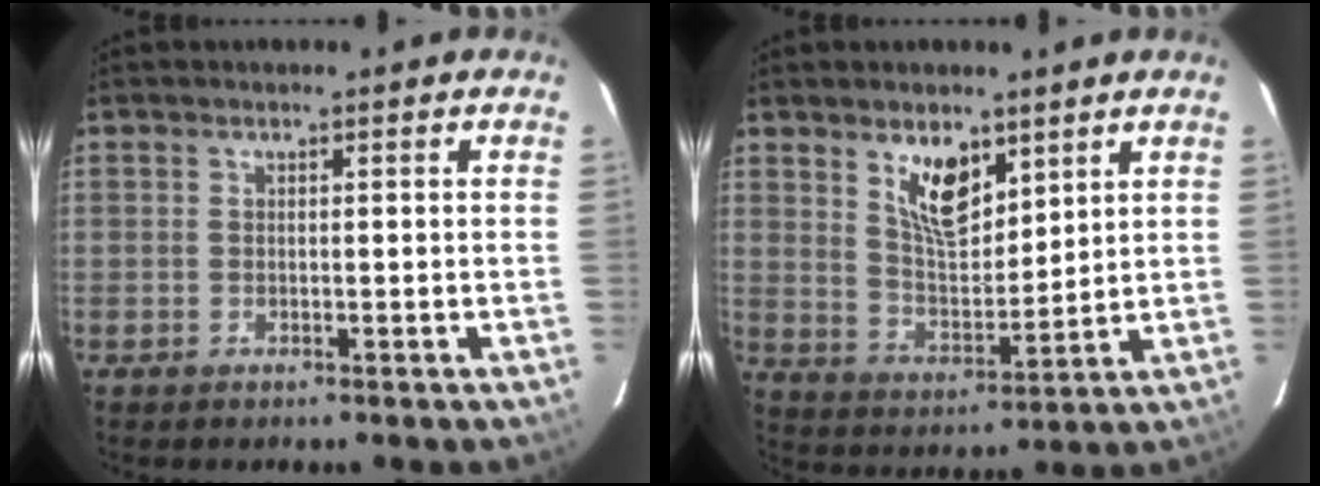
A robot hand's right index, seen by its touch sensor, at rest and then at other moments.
{"total": 9.5, "force": [5.6, 4.3, 6.4], "torque": [-0.109, 0.000, 0.111]}